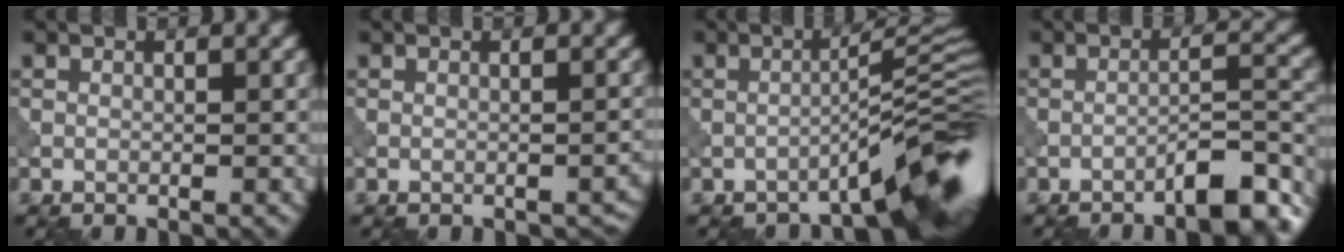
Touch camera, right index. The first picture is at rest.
{"total": 1.0, "force": [-0.8, 0.4, 0.3], "torque": [-0.005, -0.003, -0.011]}
{"total": 6.9, "force": [-4.3, 0.8, 5.3], "torque": [-0.066, 0.016, -0.074]}
{"total": 5.2, "force": [-3.9, 0.9, 3.4], "torque": [-0.044, 0.016, -0.058]}